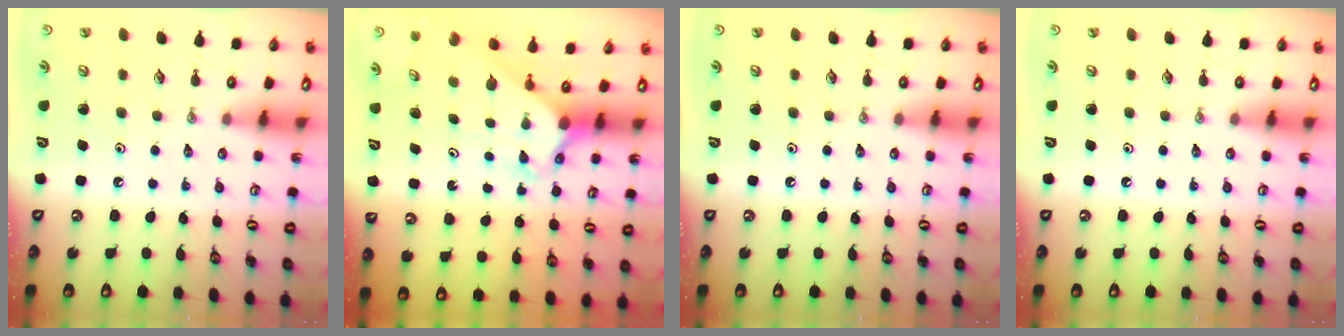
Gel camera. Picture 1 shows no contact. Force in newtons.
{"total": 2.7, "press": 2.7, "slide": 0.0}
{"total": 0.0}
{"total": 0.0}